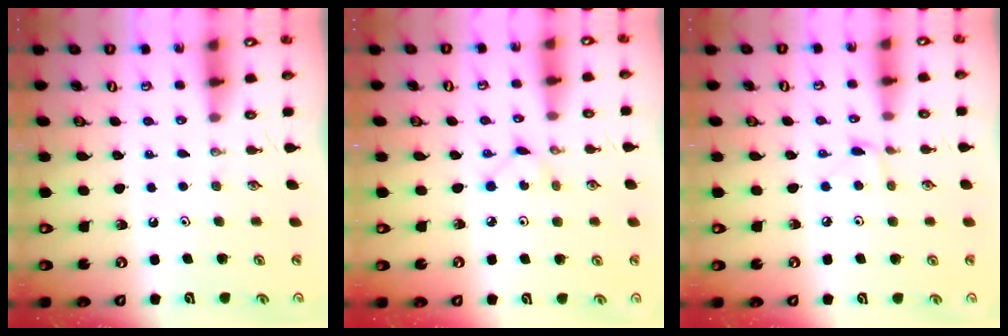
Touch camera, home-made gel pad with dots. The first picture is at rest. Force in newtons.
{"total": 2.9, "press": 2.9, "slide": 0.4}
{"total": 3.7, "press": 3.7, "slide": 0.4}